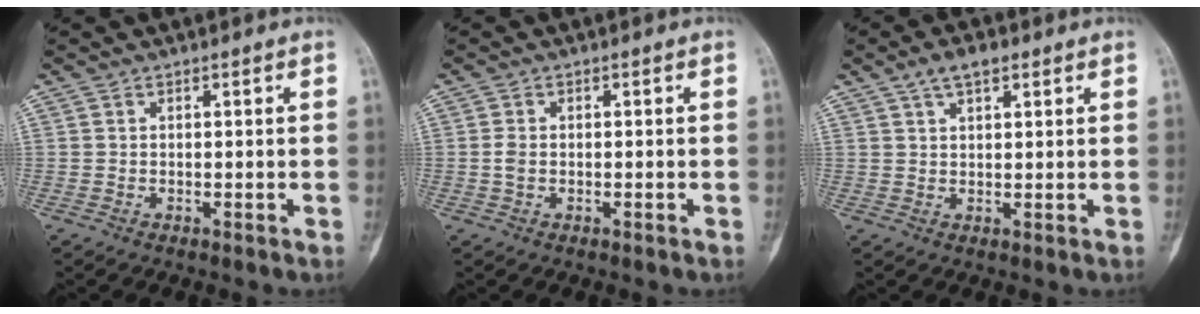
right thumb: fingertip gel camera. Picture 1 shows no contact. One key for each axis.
{"total": 1.6, "fx": -0.3, "fy": 1.0, "fz": 1.2, "tx": -0.033, "ty": 0.004, "tz": -0.007}
{"total": 4.8, "fx": 2.8, "fy": 2.2, "fz": 3.2, "tx": -0.048, "ty": 0.001, "tz": 0.048}